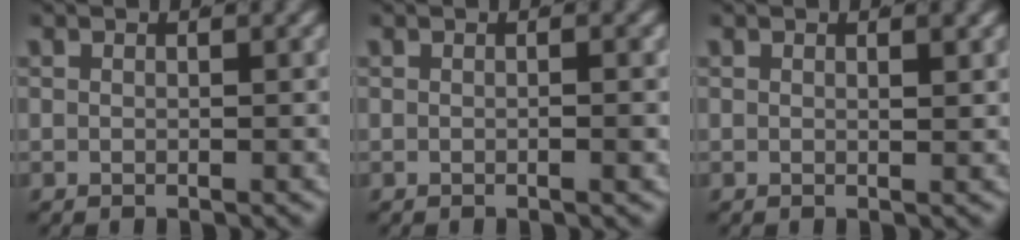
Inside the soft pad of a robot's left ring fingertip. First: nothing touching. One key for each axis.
{"total": 0.7, "fx": -0.1, "fy": -0.2, "fz": 0.6, "tx": -0.007, "ty": 0.004, "tz": -0.003}
{"total": 0.6, "fx": 0.4, "fy": 0.0, "fz": 0.5, "tx": -0.004, "ty": -0.003, "tz": 0.006}